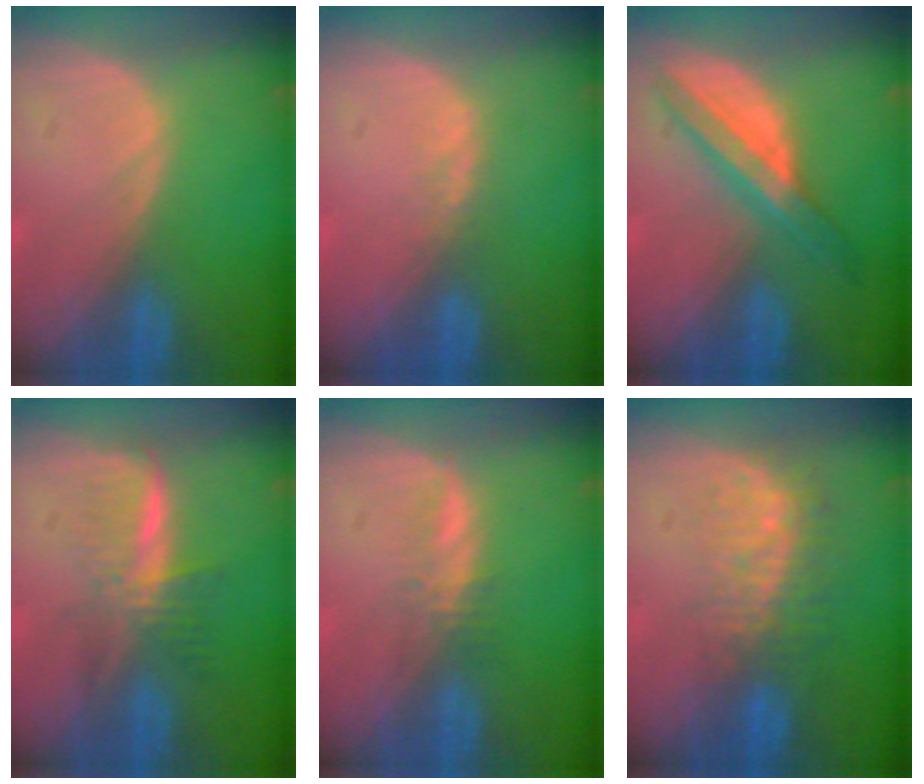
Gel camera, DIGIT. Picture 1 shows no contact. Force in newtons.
{"total": 1.3, "press": 1.1, "slide": 0.7}
{"total": 6.2, "press": 6.2, "slide": 0.1}
{"total": 5.8, "press": 5.3, "slide": 2.3}
{"total": 2.0, "press": 1.8, "slide": 0.6}
{"total": 8.3, "press": 7.4, "slide": 3.7}